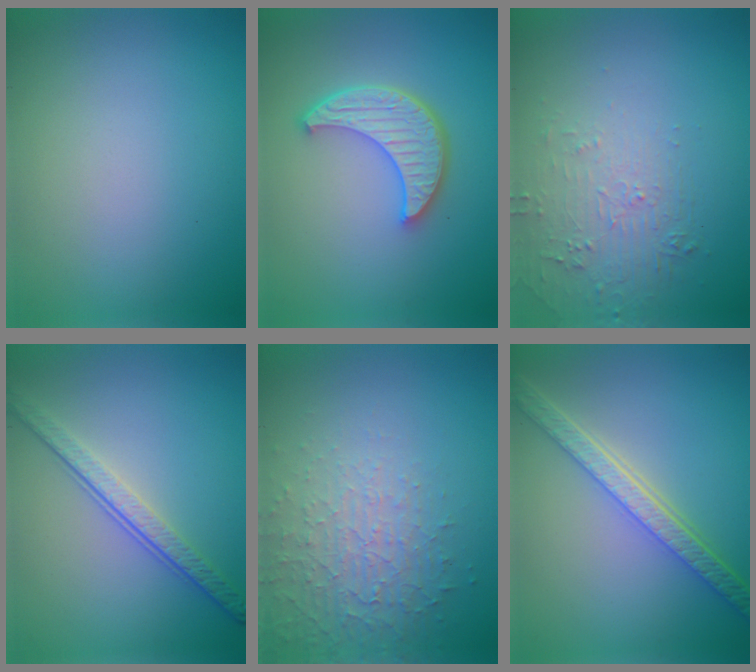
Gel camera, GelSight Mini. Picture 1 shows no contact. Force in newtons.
{"total": 5.3, "press": 4.1, "slide": 3.4}
{"total": 2.1, "press": 0.9, "slide": 1.9}
{"total": 4.3, "press": 3.0, "slide": 3.1}
{"total": 4.9, "press": 3.2, "slide": 3.6}
{"total": 5.5, "press": 4.3, "slide": 3.4}